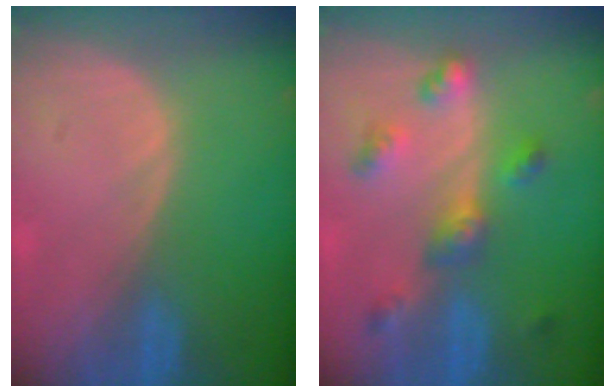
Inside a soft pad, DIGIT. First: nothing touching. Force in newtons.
{"total": 6.6, "press": 5.8, "slide": 3.1}